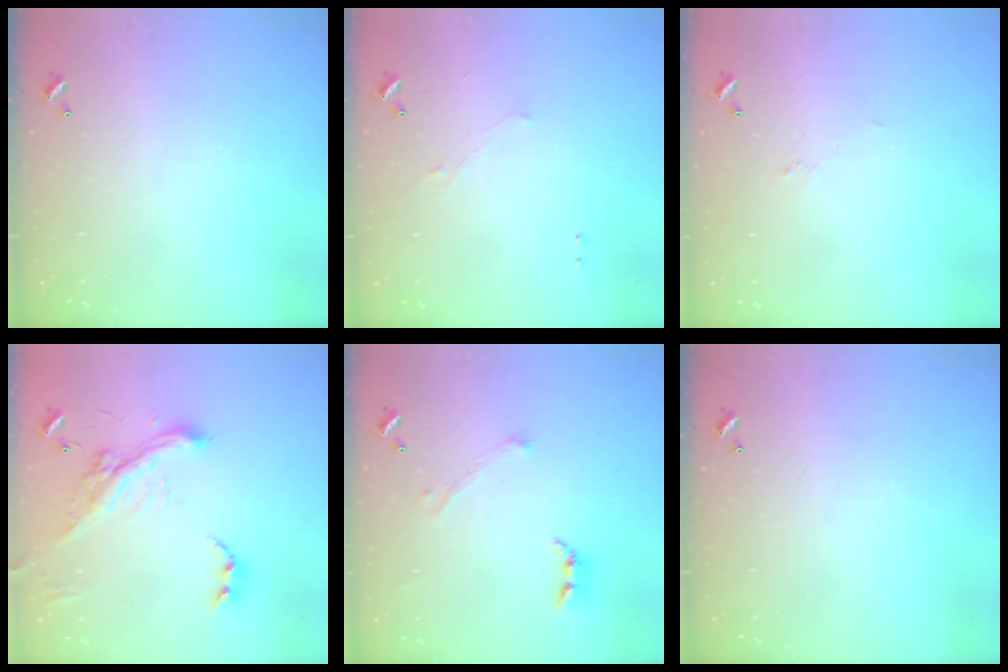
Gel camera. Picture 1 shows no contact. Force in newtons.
{"total": 1.3, "press": 1.2, "slide": 0.6}
{"total": 0.9, "press": 0.6, "slide": 0.7}
{"total": 4.6, "press": 4.4, "slide": 1.2}
{"total": 2.4, "press": 2.2, "slide": 0.9}
{"total": 0.0}